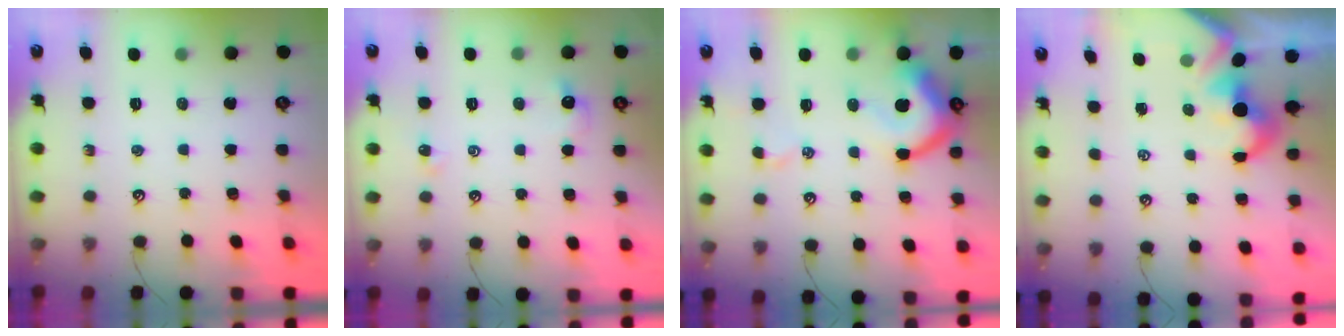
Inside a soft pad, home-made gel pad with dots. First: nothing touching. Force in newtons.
{"total": 2.3, "press": 2.3, "slide": 0.6}
{"total": 10.4, "press": 10.3, "slide": 1.5}
{"total": 1.6, "press": 1.3, "slide": 1.0}